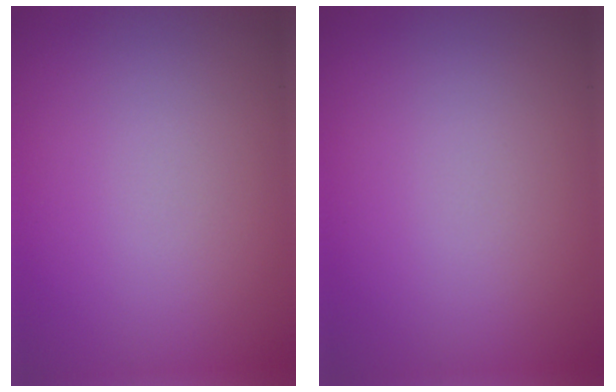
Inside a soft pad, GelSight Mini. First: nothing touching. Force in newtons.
{"total": 0.0}